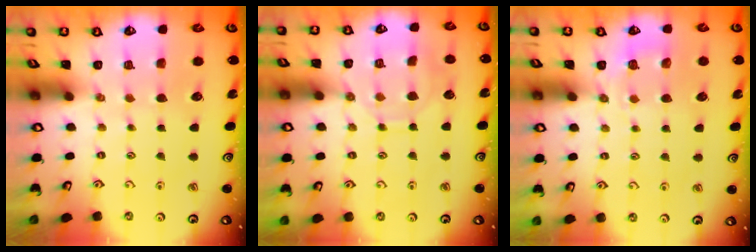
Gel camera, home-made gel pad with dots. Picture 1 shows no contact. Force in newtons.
{"total": 9.4, "press": 9.4, "slide": 0.7}
{"total": 5.1, "press": 4.9, "slide": 1.5}